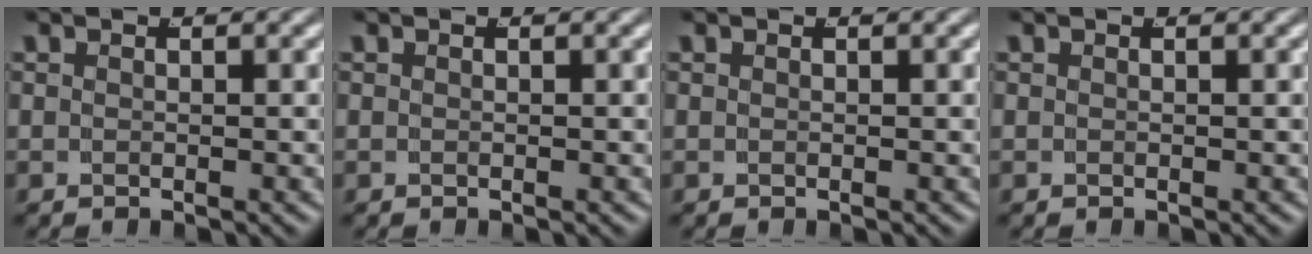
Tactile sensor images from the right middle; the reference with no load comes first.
{"total": 0.0}
{"total": 0.0}
{"total": 0.0}